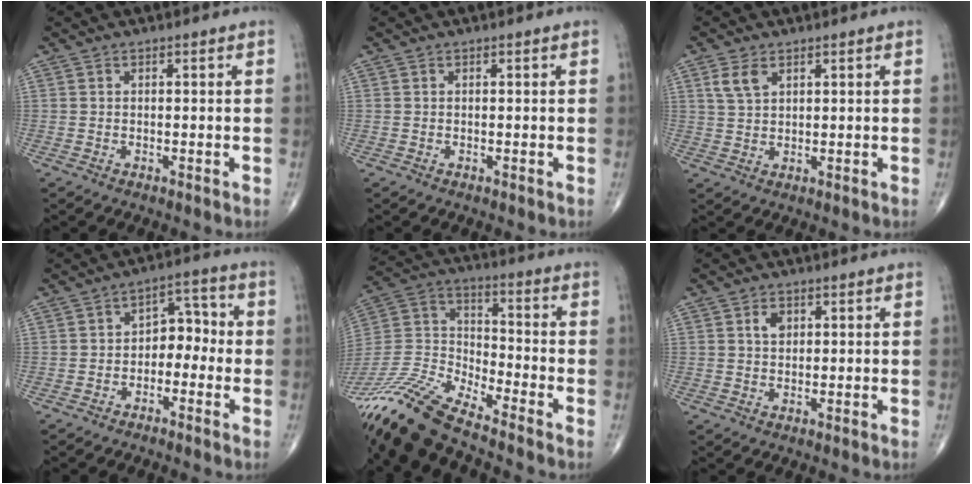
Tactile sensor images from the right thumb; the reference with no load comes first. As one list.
[{"total": 0.0}, {"total": 3.9, "force": [2.0, 2.2, 2.5], "torque": [-0.048, -0.001, 0.045]}, {"total": 6.3, "force": [-1.5, 4.4, 4.2], "torque": [-0.029, 0.039, -0.039]}, {"total": 14.3, "force": [-13.1, 1.3, 5.8], "torque": [-0.127, 0.062, -0.260]}, {"total": 2.6, "force": [0.9, 1.8, 1.6], "torque": [-0.020, -0.002, 0.014]}]